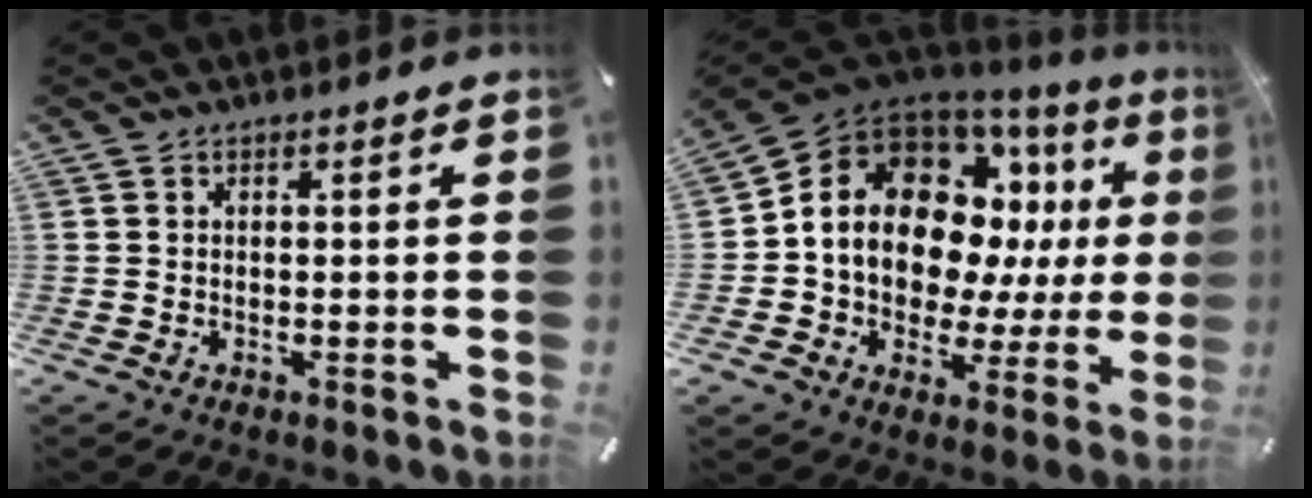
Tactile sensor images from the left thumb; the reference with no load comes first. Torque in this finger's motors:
{"motor_torque": [1.86, 3.15, 1.96, -0.81, 0.29]}